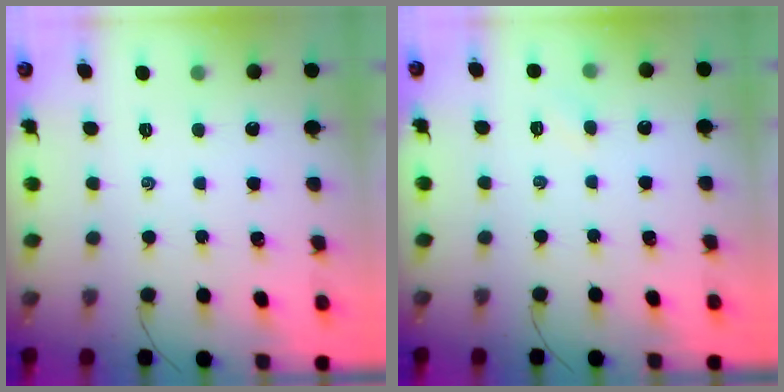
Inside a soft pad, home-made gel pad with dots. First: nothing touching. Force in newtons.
{"total": 3.0, "press": 2.9, "slide": 0.8}